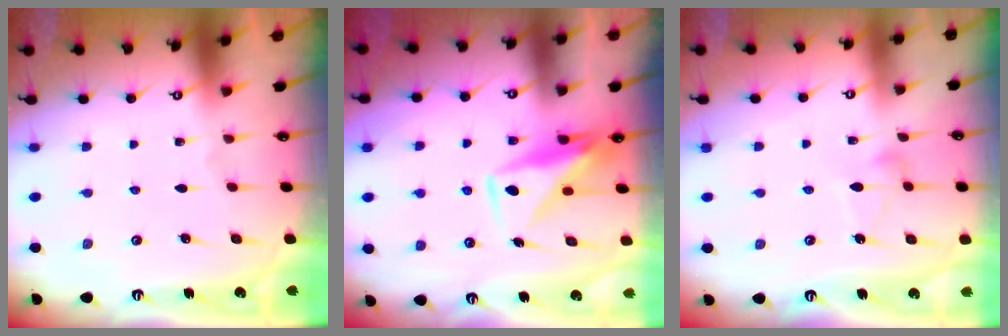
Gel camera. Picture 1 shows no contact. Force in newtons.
{"total": 9.7, "press": 9.7, "slide": 0.5}
{"total": 3.3, "press": 3.3, "slide": 0.2}